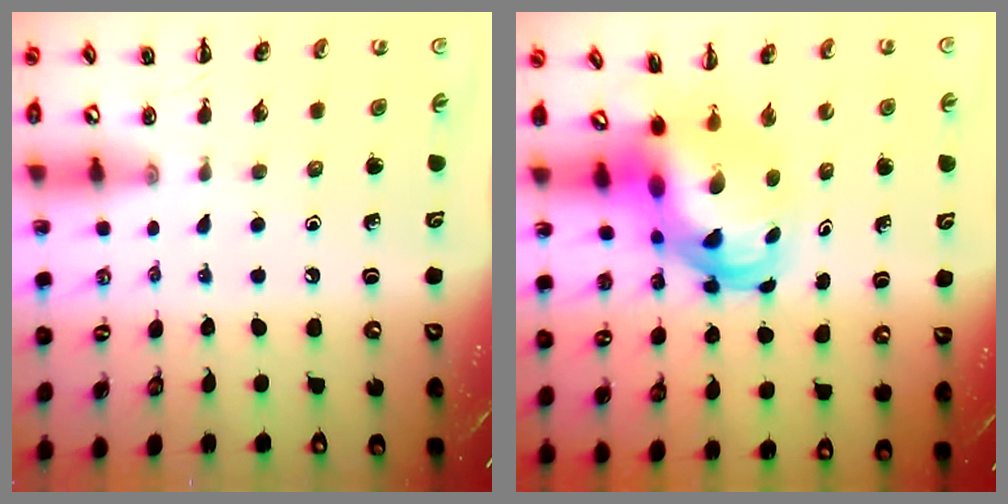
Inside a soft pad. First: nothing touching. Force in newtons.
{"total": 6.3, "press": 6.1, "slide": 1.8}